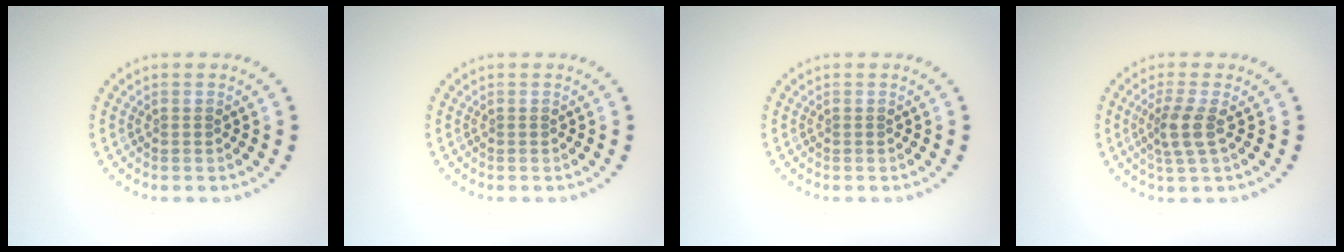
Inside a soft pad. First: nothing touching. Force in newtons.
{"total": 0.0}
{"total": 0.0}
{"total": 2.6, "press": 2.0, "slide": 1.6}